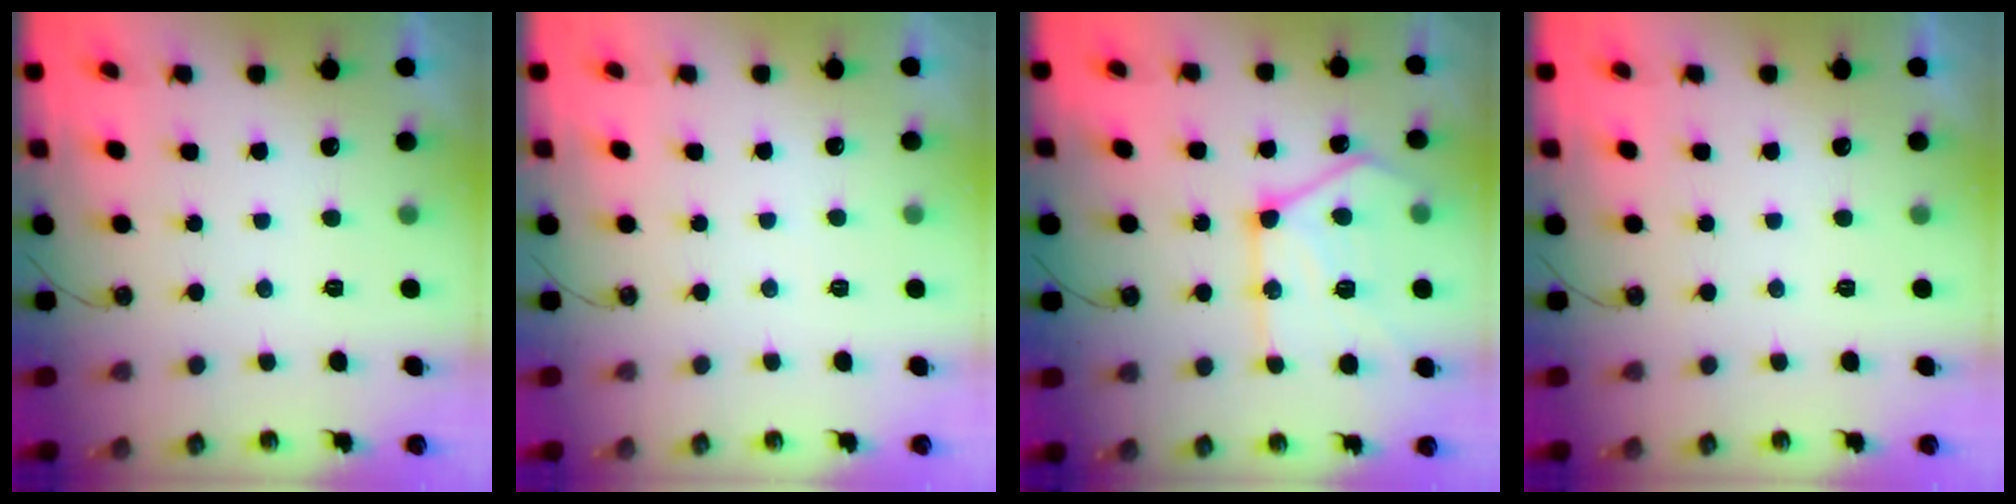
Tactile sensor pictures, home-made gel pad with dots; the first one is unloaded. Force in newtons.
{"total": 1.4, "press": 1.3, "slide": 0.3}
{"total": 19.0, "press": 19.0, "slide": 1.4}
{"total": 0.0}